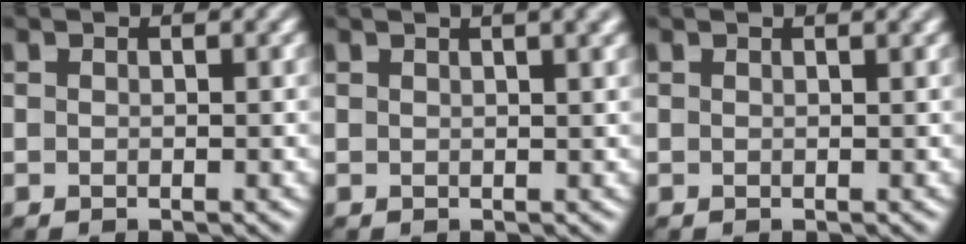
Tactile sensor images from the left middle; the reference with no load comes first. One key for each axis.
{"total": 6.9, "fx": 4.2, "fy": 2.8, "fz": 4.8, "tx": -0.034, "ty": 0.042, "tz": 0.024}
{"total": 2.4, "fx": 1.6, "fy": 0.8, "fz": 1.6, "tx": -0.014, "ty": 0.005, "tz": 0.010}